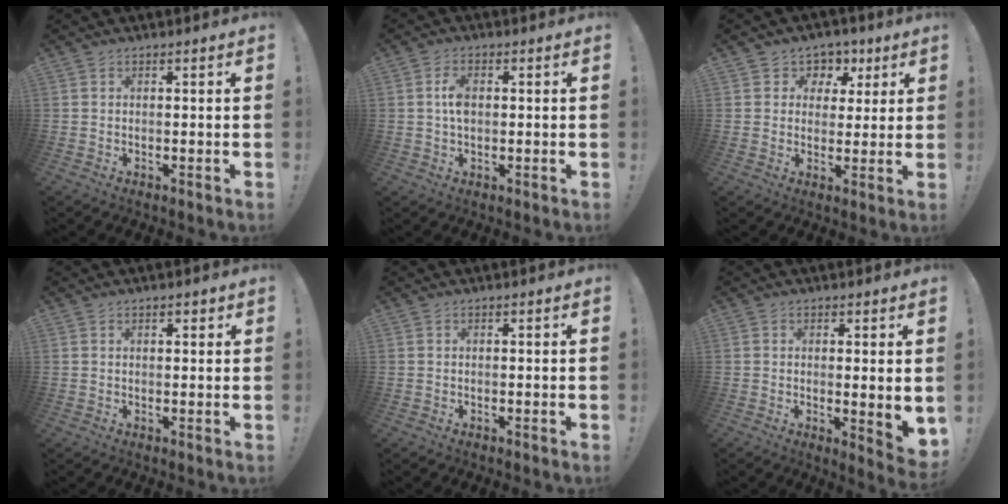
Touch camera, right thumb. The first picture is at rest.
{"total": 4.6, "force": [0.3, 2.6, 3.8], "torque": [-0.065, 0.000, 0.001]}
{"total": 6.0, "force": [1.8, 5.6, 1.1], "torque": [-0.012, -0.012, 0.035]}
{"total": 1.4, "force": [0.9, 0.8, 0.7], "torque": [-0.007, -0.004, 0.014]}
{"total": 0.0}
{"total": 3.8, "force": [1.6, 1.0, 3.3], "torque": [-0.034, -0.021, 0.031]}